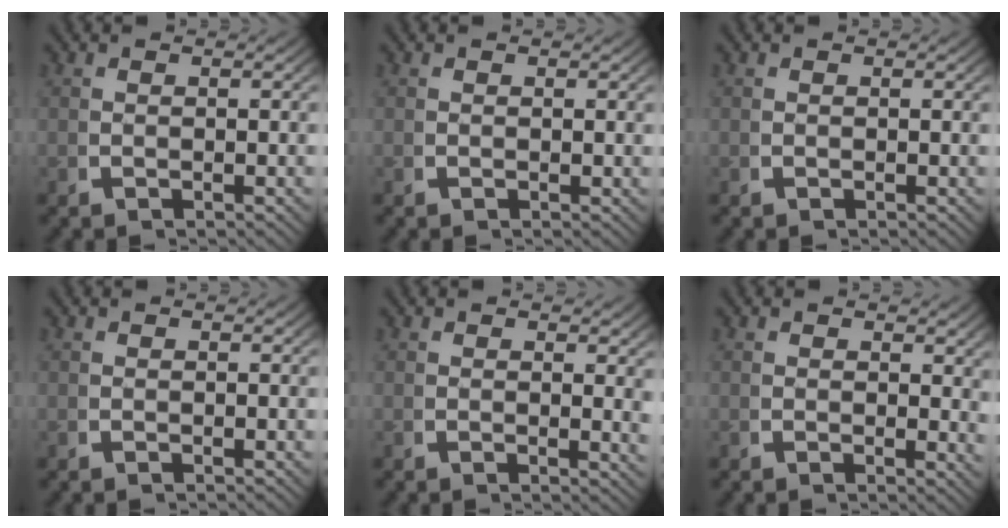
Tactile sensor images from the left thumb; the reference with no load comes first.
{"total": 0.0}
{"total": 0.0}
{"total": 0.0}
{"total": 1.6, "force": [0.9, 0.5, 1.2], "torque": [-0.016, -0.006, 0.010]}
{"total": 1.8, "force": [1.2, 0.9, 1.0], "torque": [-0.004, -0.002, 0.014]}